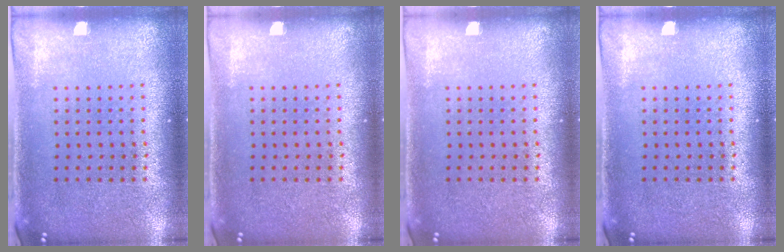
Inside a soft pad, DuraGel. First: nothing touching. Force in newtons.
{"total": 0.0}
{"total": 0.0}
{"total": 0.0}